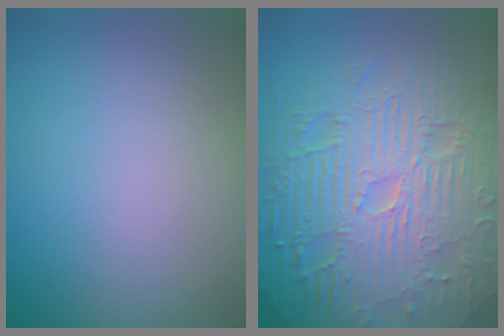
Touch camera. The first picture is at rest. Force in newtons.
{"total": 11.7, "press": 7.5, "slide": 9.0}